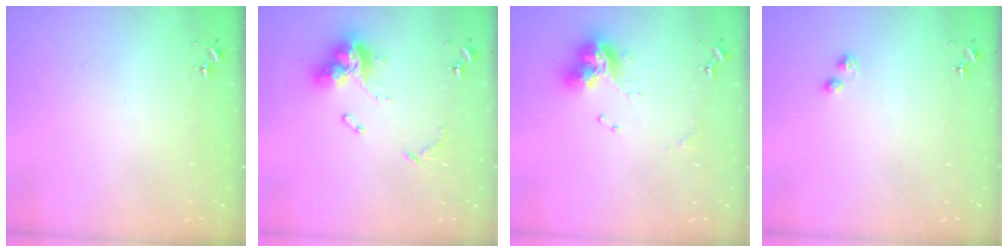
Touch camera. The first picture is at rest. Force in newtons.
{"total": 16.0, "press": 16.0, "slide": 1.4}
{"total": 12.9, "press": 12.8, "slide": 1.3}
{"total": 3.0, "press": 2.9, "slide": 0.6}